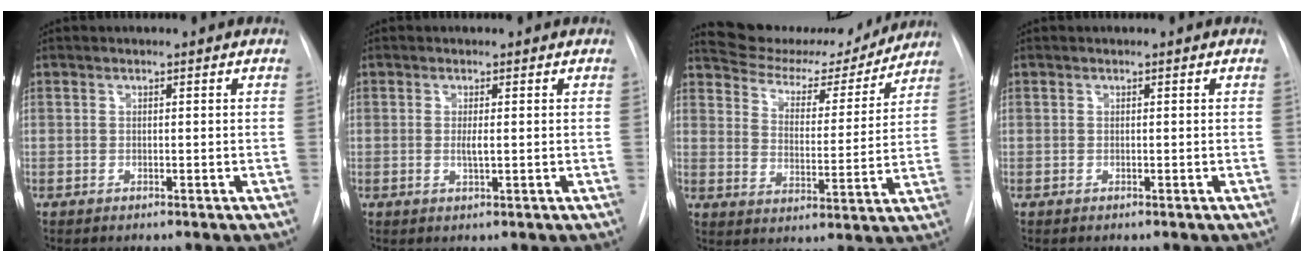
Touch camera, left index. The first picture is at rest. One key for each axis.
{"total": 1.4, "fx": 0.1, "fy": 0.1, "fz": 1.4, "tx": -0.030, "ty": -0.003, "tz": 0.001}
{"total": 16.2, "fx": 15.4, "fy": 3.8, "fz": 3.6, "tx": -0.047, "ty": -0.011, "tz": 0.217}
{"total": 0.0}